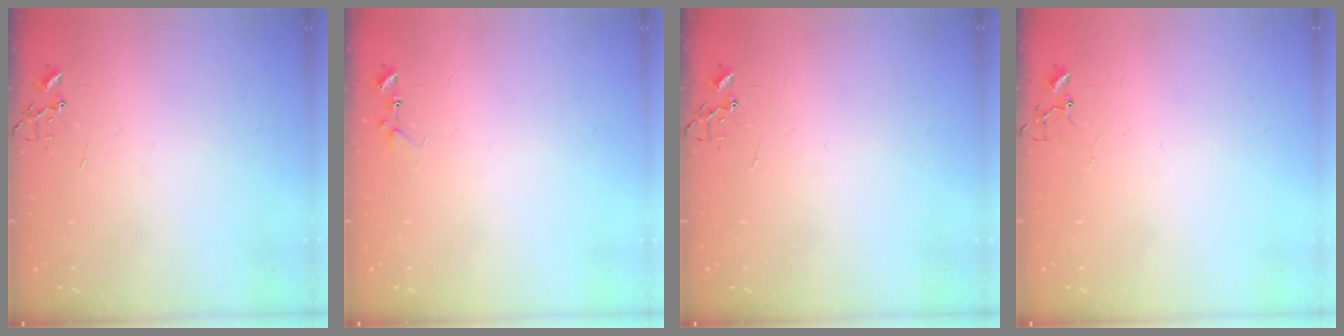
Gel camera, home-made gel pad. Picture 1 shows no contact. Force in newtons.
{"total": 7.1, "press": 7.0, "slide": 0.5}
{"total": 0.0}
{"total": 3.4, "press": 3.4, "slide": 0.3}